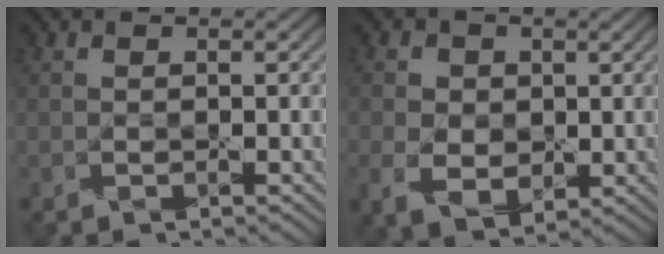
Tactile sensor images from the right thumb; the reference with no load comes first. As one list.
[{"total": 5.5, "force": [0.0, 4.6, 3.1], "torque": [-0.083, -0.013, 0.001]}]